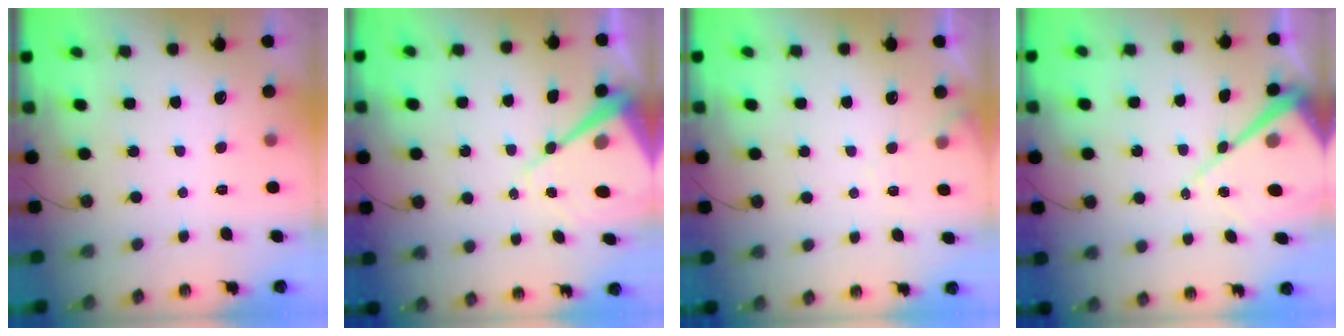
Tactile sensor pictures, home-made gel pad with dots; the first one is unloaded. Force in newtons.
{"total": 14.1, "press": 14.0, "slide": 1.1}
{"total": 5.2, "press": 5.2, "slide": 0.6}
{"total": 12.7, "press": 12.7, "slide": 1.0}